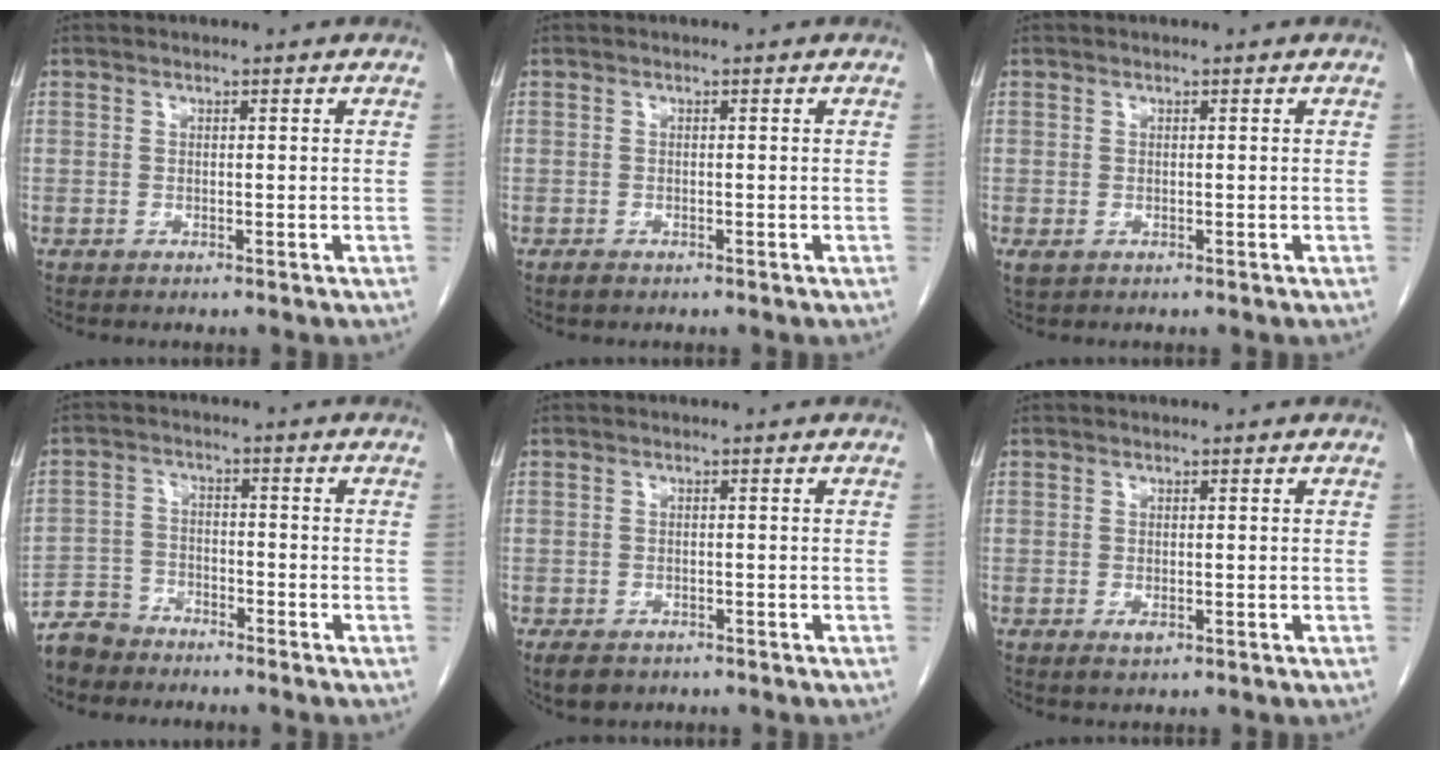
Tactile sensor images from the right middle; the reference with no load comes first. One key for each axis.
{"total": 0.9, "fx": -0.7, "fy": 0.5, "fz": 0.5, "tx": -0.012, "ty": 0.000, "tz": -0.009}
{"total": 0.8, "fx": 0.0, "fy": 0.5, "fz": 0.6, "tx": -0.016, "ty": -0.002, "tz": 0.007}
{"total": 5.2, "fx": -4.6, "fy": 2.3, "fz": 0.2, "tx": -0.009, "ty": -0.006, "tz": -0.095}
{"total": 4.0, "fx": -2.9, "fy": 2.3, "fz": 1.7, "tx": -0.027, "ty": -0.004, "tz": -0.040}
{"total": 1.3, "fx": -0.5, "fy": 0.6, "fz": 1.0, "tx": -0.018, "ty": -0.002, "tz": -0.004}